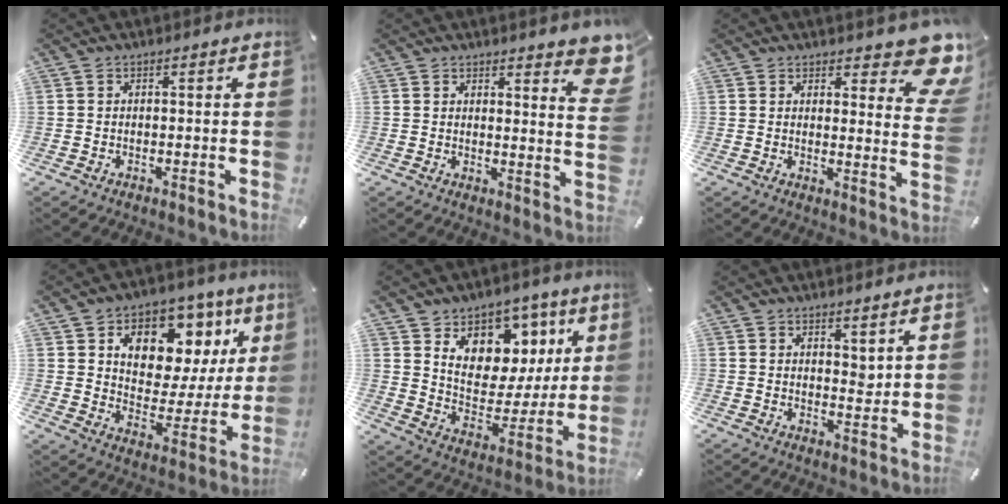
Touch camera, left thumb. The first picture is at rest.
{"total": 6.5, "force": [5.0, 2.1, 3.6], "torque": [-0.029, -0.042, 0.082]}
{"total": 9.7, "force": [6.9, 4.2, 5.4], "torque": [-0.051, -0.057, 0.119]}
{"total": 12.5, "force": [7.0, 8.6, 5.9], "torque": [-0.077, -0.061, 0.122]}
{"total": 11.5, "force": [5.9, 9.3, 3.4], "torque": [-0.034, -0.073, 0.105]}
{"total": 3.0, "force": [2.2, 1.9, 1.0], "torque": [0.001, -0.015, 0.036]}